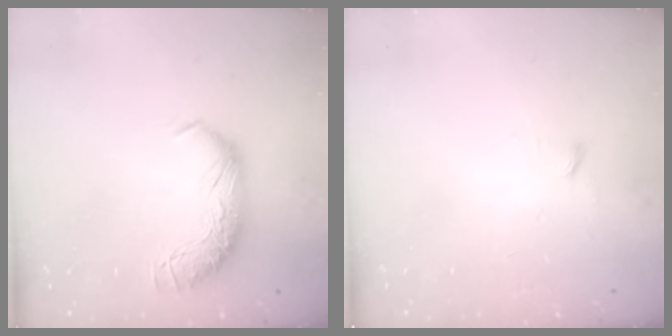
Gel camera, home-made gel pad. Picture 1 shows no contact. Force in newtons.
{"total": 8.3, "press": 8.2, "slide": 0.7}